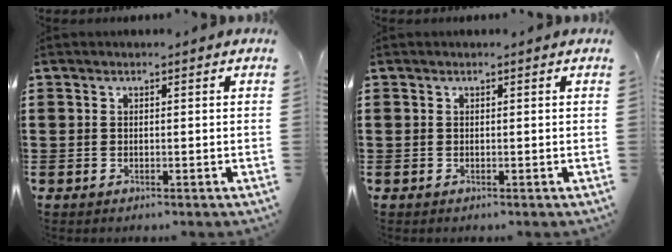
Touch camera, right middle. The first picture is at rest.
{"total": 0.0}